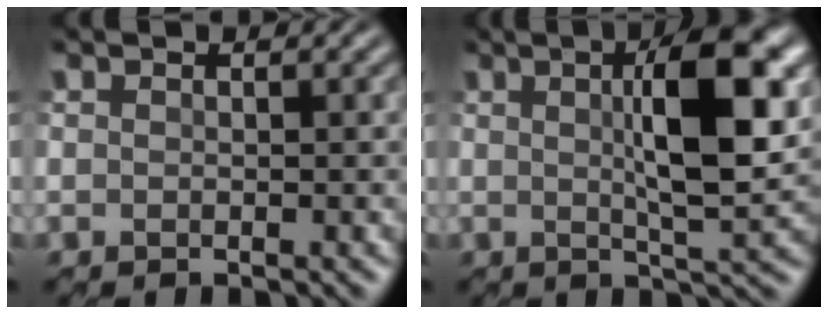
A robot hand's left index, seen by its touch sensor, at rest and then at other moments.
{"total": 8.0, "force": [1.8, 1.7, 7.6], "torque": [-0.124, 0.013, 0.027]}